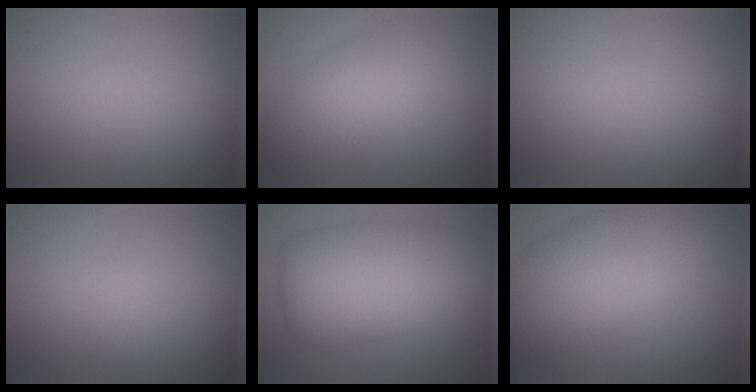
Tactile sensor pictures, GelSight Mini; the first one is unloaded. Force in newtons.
{"total": 4.3, "press": 4.3, "slide": 0.3}
{"total": 0.0}
{"total": 0.6, "press": 0.6, "slide": 0.1}
{"total": 10.8, "press": 10.8, "slide": 0.1}
{"total": 9.4, "press": 9.4, "slide": 0.2}